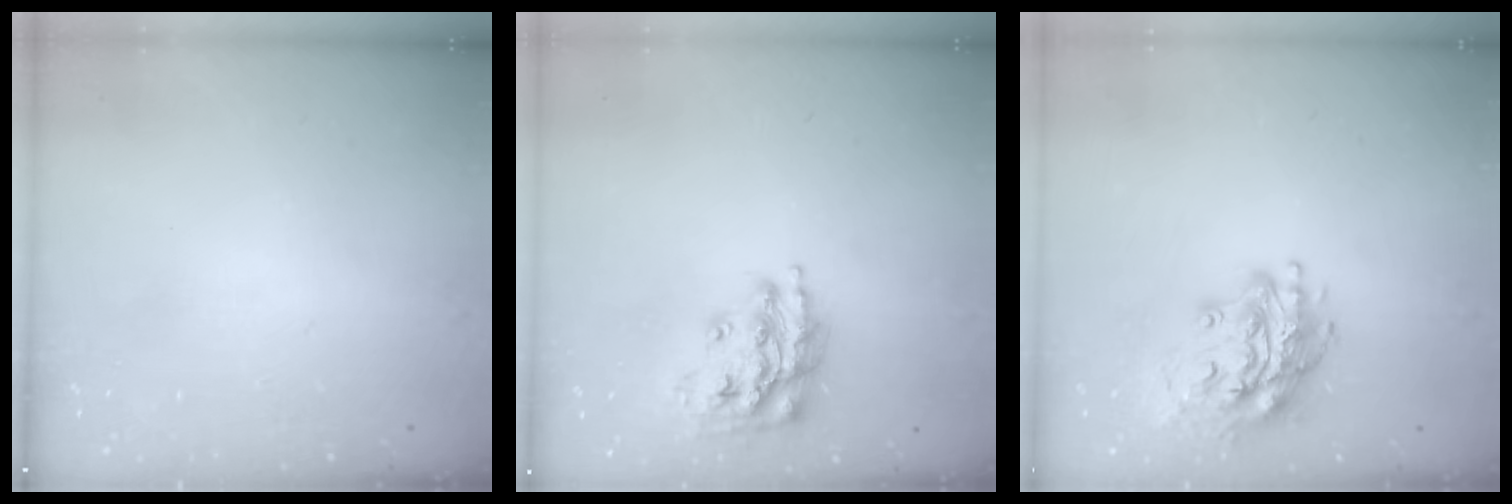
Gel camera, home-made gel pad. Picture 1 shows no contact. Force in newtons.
{"total": 15.2, "press": 15.1, "slide": 0.8}
{"total": 16.9, "press": 16.8, "slide": 1.5}